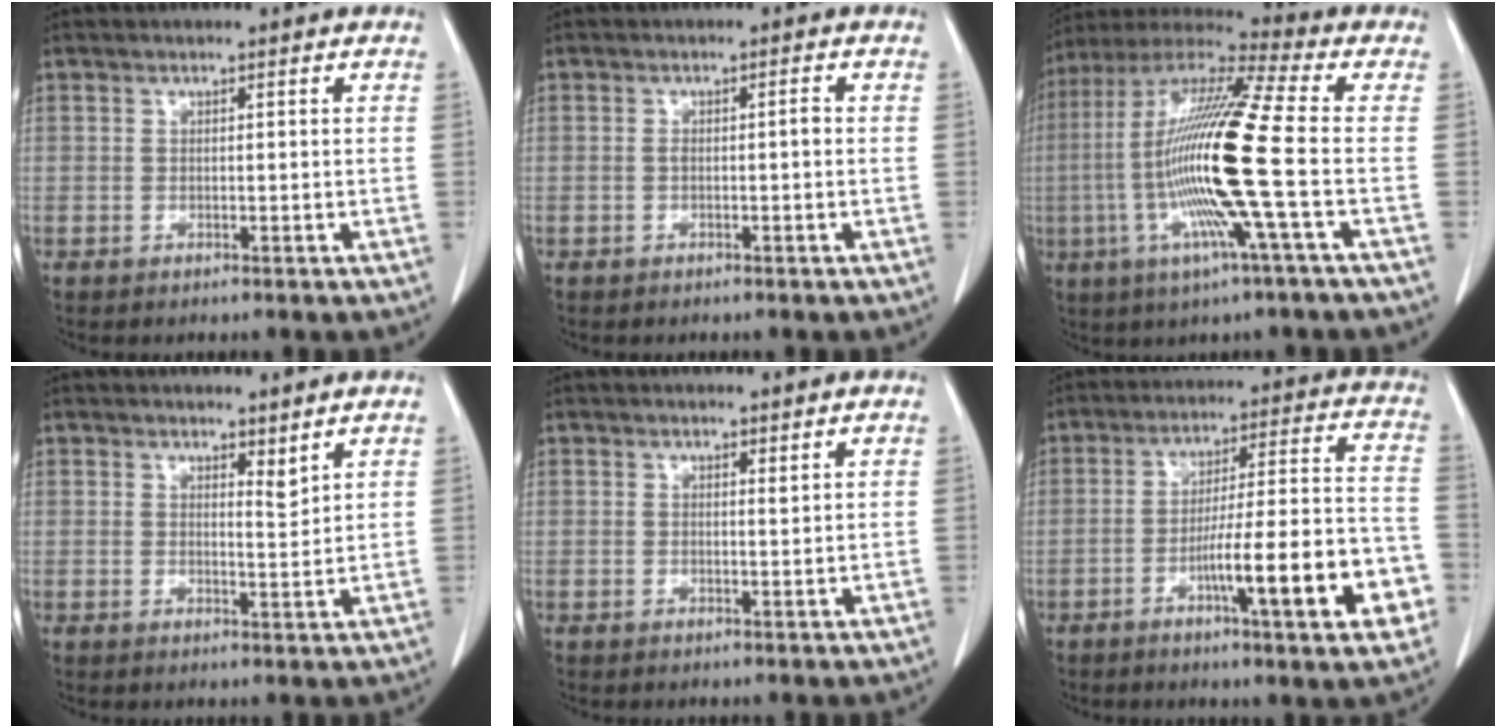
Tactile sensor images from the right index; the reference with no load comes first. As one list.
[{"total": 1.5, "force": [-0.2, 0.3, 1.5], "torque": [-0.026, 0.001, -0.001]}, {"total": 18.8, "force": [-3.1, -0.5, 18.6], "torque": [-0.375, -0.007, -0.076]}, {"total": 2.3, "force": [1.8, 0.4, 1.3], "torque": [-0.025, -0.012, 0.034]}, {"total": 0.7, "force": [0.5, 0.1, 0.4], "torque": [-0.010, -0.005, 0.008]}, {"total": 16.5, "force": [-6.1, 1.4, 15.3], "torque": [-0.210, 0.013, -0.086]}]